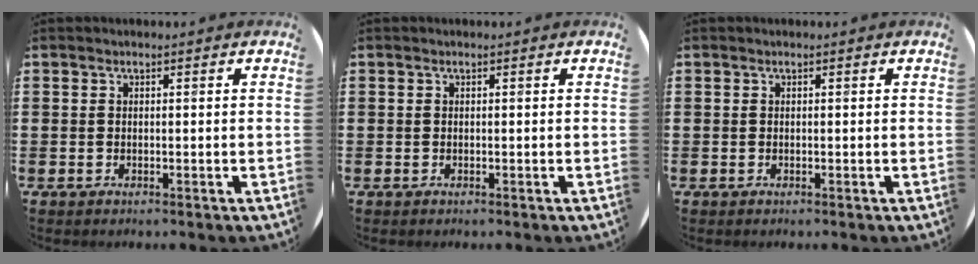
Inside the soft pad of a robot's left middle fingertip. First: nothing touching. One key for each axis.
{"total": 0.0}
{"total": 0.0}